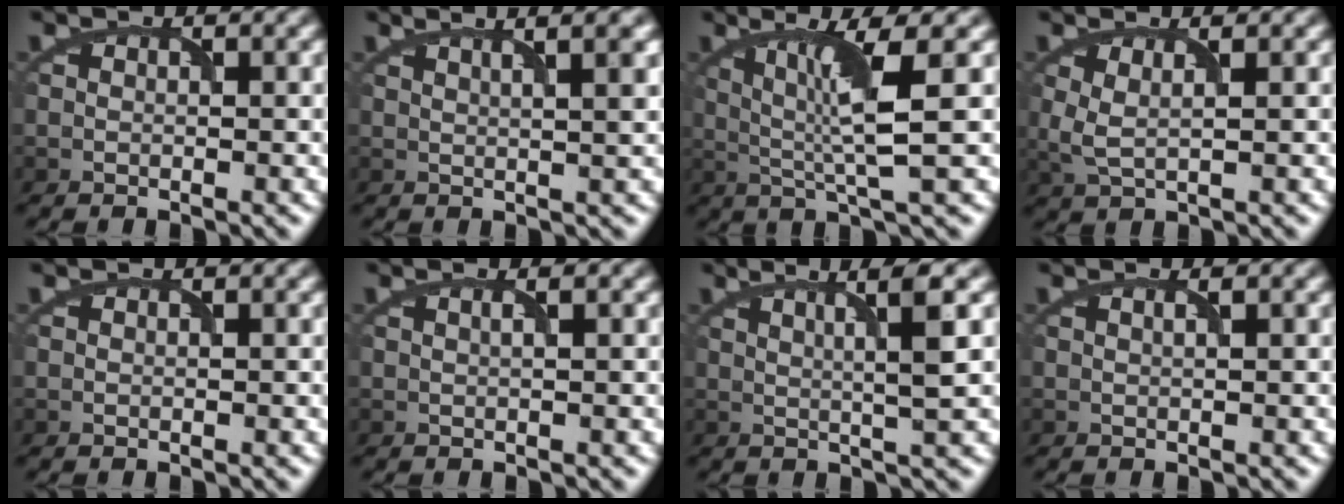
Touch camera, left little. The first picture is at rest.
{"total": 6.3, "force": [3.6, 2.2, 4.7], "torque": [-0.038, 0.040, 0.019]}
{"total": 5.6, "force": [0.8, 0.5, 5.5], "torque": [-0.116, 0.000, 0.020]}
{"total": 2.2, "force": [0.6, 0.7, 2.1], "torque": [-0.050, -0.004, 0.013]}
{"total": 0.0}
{"total": 1.2, "force": [0.5, 0.4, 1.1], "torque": [-0.010, -0.004, 0.000]}
{"total": 4.3, "force": [1.5, 0.5, 4.0], "torque": [-0.060, 0.003, 0.025]}
{"total": 0.8, "force": [0.3, 0.2, 0.6], "torque": [-0.008, -0.001, 0.002]}